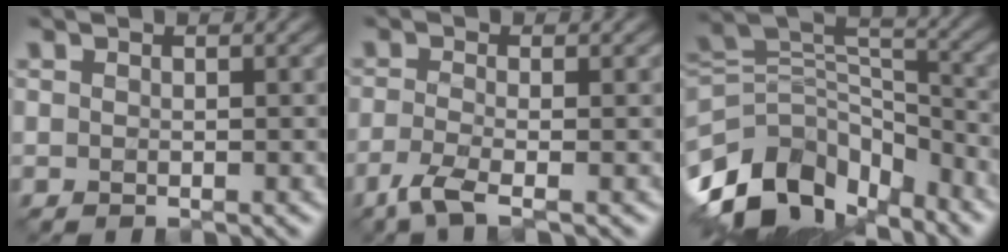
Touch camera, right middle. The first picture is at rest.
{"total": 3.1, "force": [-1.9, 0.7, 2.3], "torque": [-0.052, -0.011, -0.051]}
{"total": 11.8, "force": [-7.1, 6.8, 6.5], "torque": [-0.137, 0.015, -0.134]}